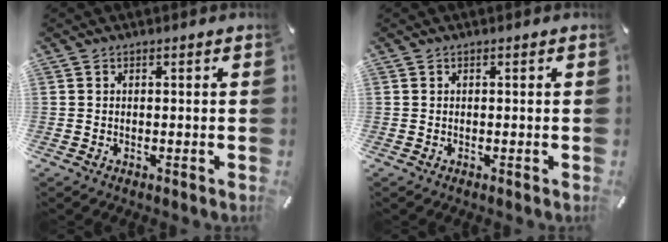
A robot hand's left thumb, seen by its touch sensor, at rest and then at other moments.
{"total": 0.0}